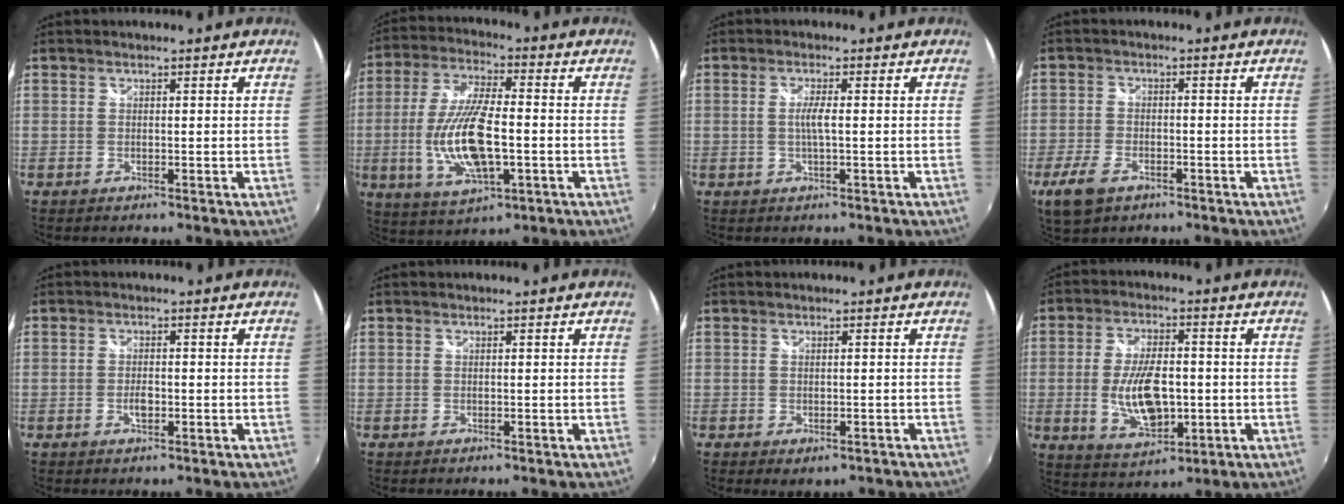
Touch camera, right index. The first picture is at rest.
{"total": 14.9, "force": [-2.8, 5.3, 13.6], "torque": [-0.279, -0.009, -0.047]}
{"total": 2.5, "force": [-0.1, -0.1, 2.4], "torque": [-0.047, -0.002, -0.005]}
{"total": 7.2, "force": [-4.3, 3.9, 4.2], "torque": [-0.115, -0.015, -0.076]}
{"total": 2.1, "force": [-0.7, 0.9, 1.8], "torque": [-0.033, -0.002, -0.013]}
{"total": 0.0}
{"total": 2.7, "force": [-1.5, 1.5, 1.7], "torque": [-0.031, -0.015, -0.017]}
{"total": 11.7, "force": [-1.4, 5.6, 10.1], "torque": [-0.195, -0.008, -0.017]}